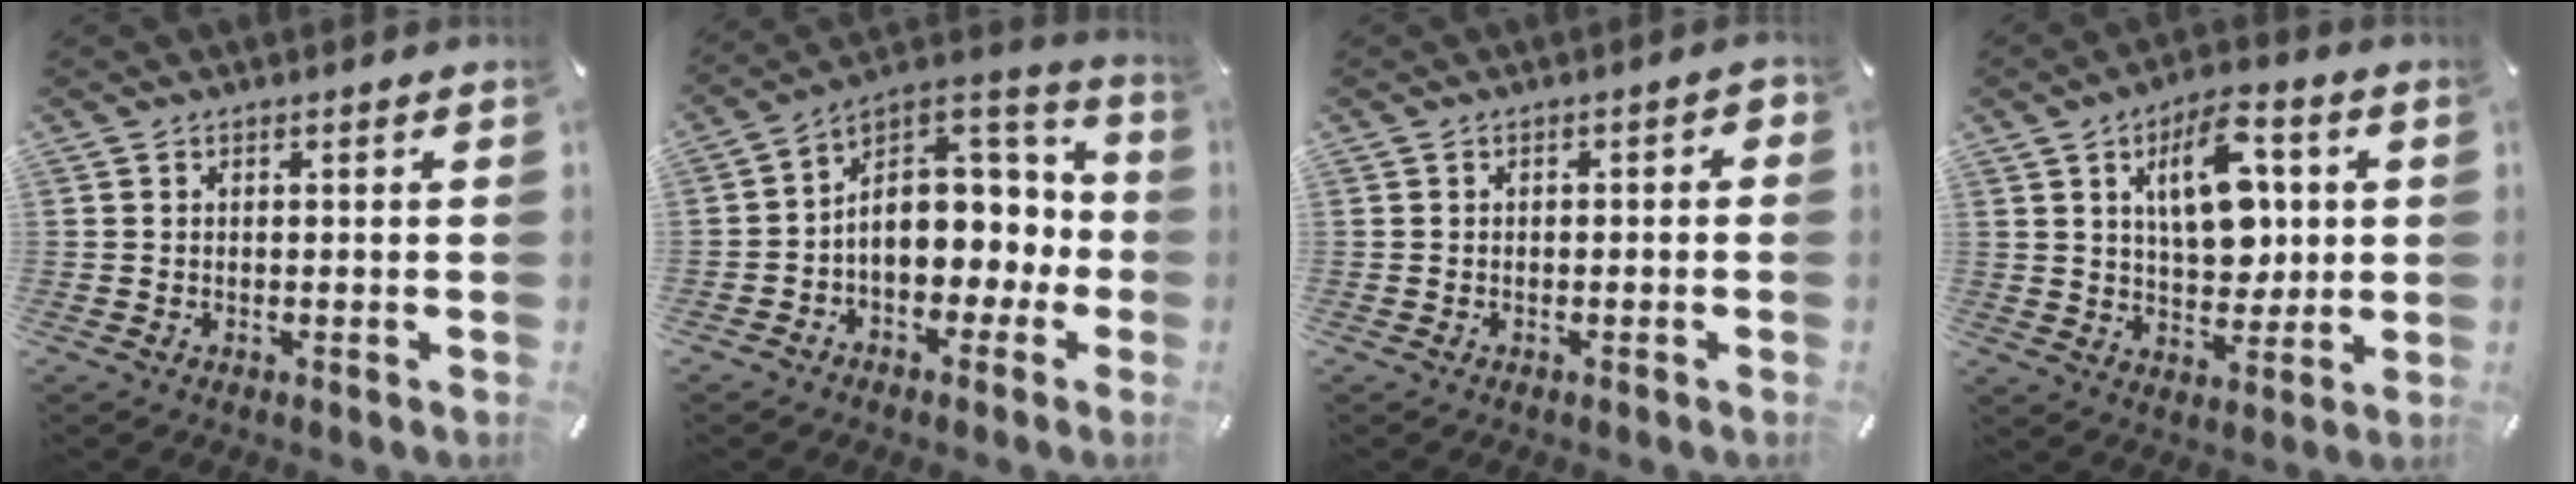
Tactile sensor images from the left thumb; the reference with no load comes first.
{"total": 14.1, "force": [0.5, 10.8, 9.1], "torque": [-0.125, -0.009, 0.014]}
{"total": 1.6, "force": [-0.8, 0.8, 1.1], "torque": [-0.020, 0.005, -0.016]}
{"total": 14.5, "force": [4.0, 8.4, 11.1], "torque": [-0.164, 0.001, 0.067]}